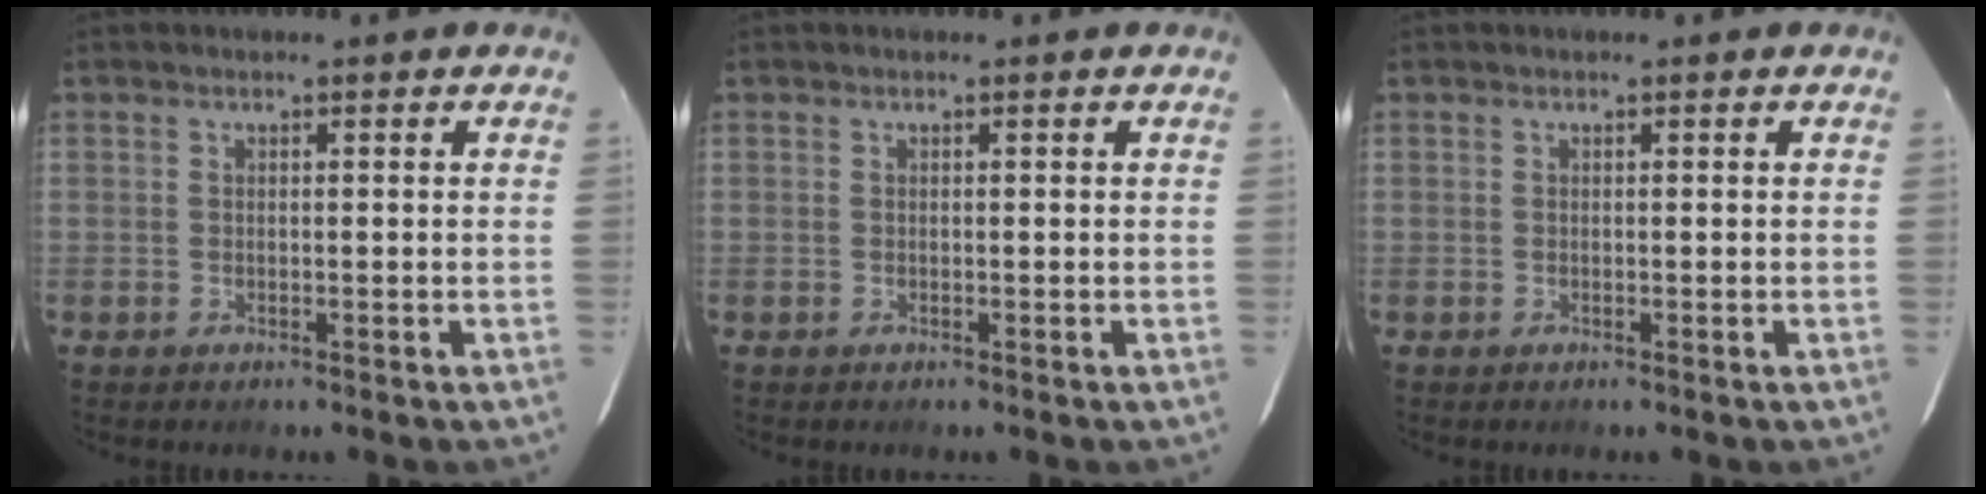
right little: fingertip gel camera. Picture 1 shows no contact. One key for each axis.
{"total": 0.0}
{"total": 0.0}